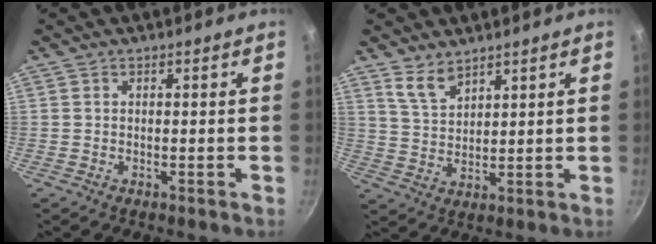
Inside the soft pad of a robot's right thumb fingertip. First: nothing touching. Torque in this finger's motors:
{"motor_torque": [-0.87, 1.59, 0.66, 0.47, 0.20]}